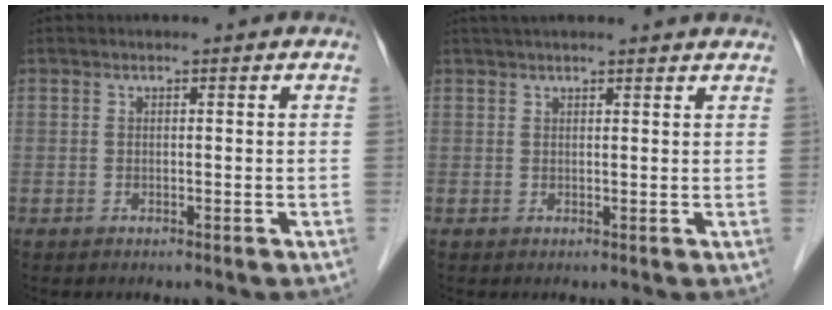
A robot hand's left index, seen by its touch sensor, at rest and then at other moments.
{"total": 9.5, "force": [8.6, 0.9, 3.9], "torque": [-0.053, 0.032, 0.103]}